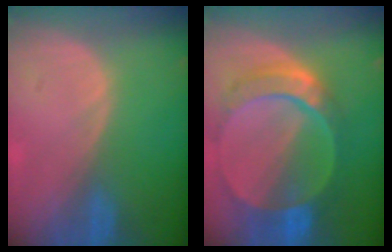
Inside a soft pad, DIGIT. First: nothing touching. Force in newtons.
{"total": 9.6, "press": 8.3, "slide": 4.8}